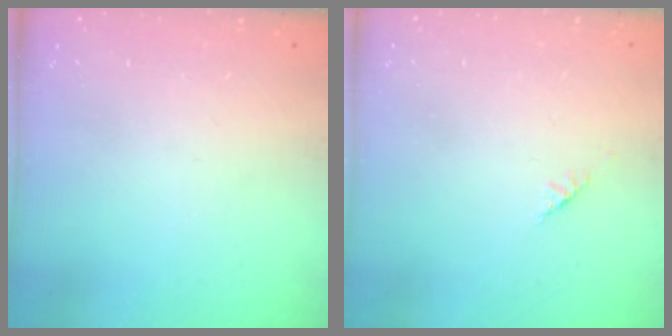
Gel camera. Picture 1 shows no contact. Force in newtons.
{"total": 1.4, "press": 1.3, "slide": 0.5}